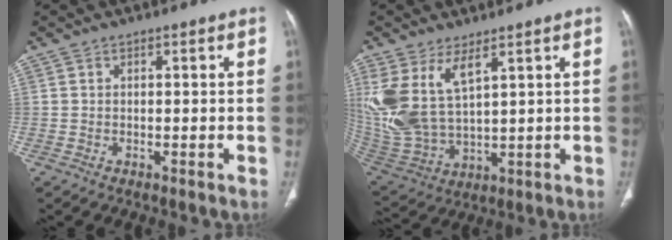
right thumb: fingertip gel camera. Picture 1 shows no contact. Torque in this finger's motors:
{"motor_torque": [-0.62, 1.07, 1.11, 1.17, 0.51]}